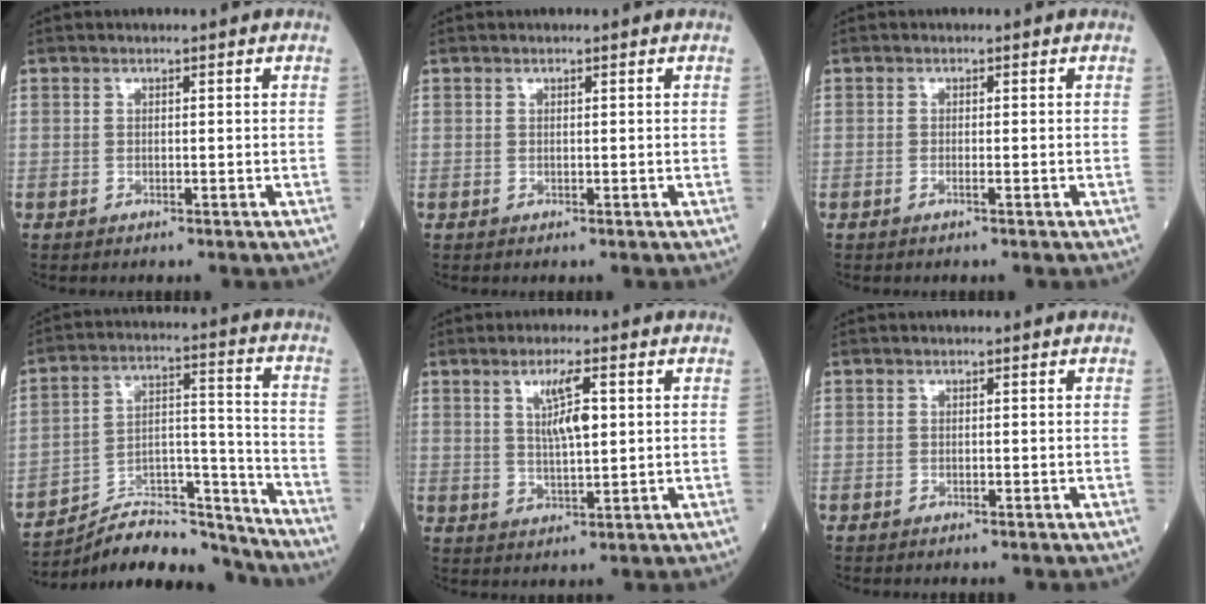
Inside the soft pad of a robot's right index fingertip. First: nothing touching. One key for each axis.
{"total": 0.0}
{"total": 0.7, "fx": -0.4, "fy": -0.1, "fz": 0.6, "tx": -0.013, "ty": -0.001, "tz": -0.007}
{"total": 16.1, "fx": -15.6, "fy": 2.3, "fz": 3.2, "tx": -0.046, "ty": 0.047, "tz": -0.257}
{"total": 5.9, "fx": 1.9, "fy": 1.1, "fz": 5.5, "tx": -0.103, "ty": 0.000, "tz": 0.037}
{"total": 0.0}